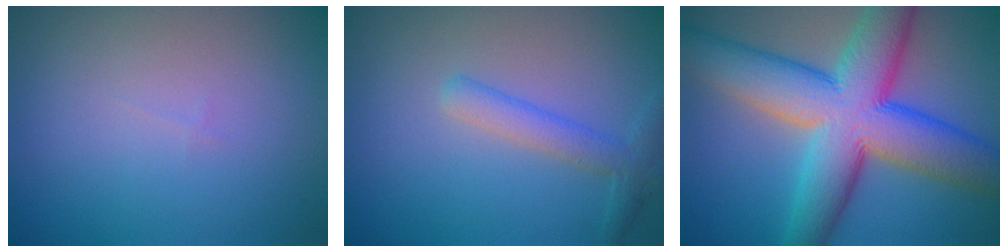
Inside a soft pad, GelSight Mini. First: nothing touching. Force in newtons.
{"total": 2.6, "press": 2.6, "slide": 0.1}
{"total": 13.1, "press": 13.1, "slide": 0.4}